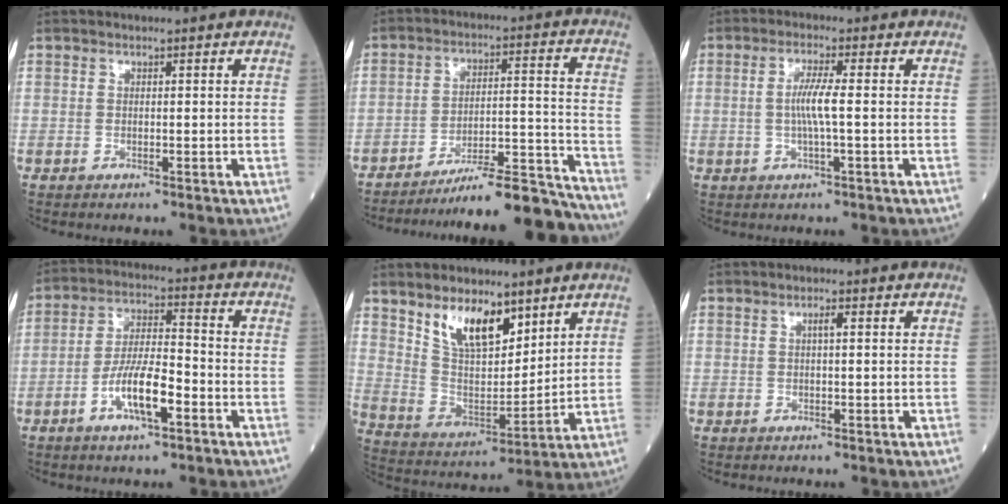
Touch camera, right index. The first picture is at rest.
{"total": 16.3, "force": [-15.6, -0.3, 4.9], "torque": [-0.063, 0.027, -0.236]}
{"total": 4.1, "force": [-0.1, -0.2, 4.1], "torque": [-0.084, 0.001, -0.001]}
{"total": 8.8, "force": [-3.8, 2.0, 7.7], "torque": [-0.152, 0.004, -0.067]}
{"total": 10.8, "force": [7.1, 4.5, 6.9], "torque": [-0.131, 0.004, 0.147]}
{"total": 1.1, "force": [0.3, 0.0, 1.0], "torque": [-0.019, 0.003, 0.006]}